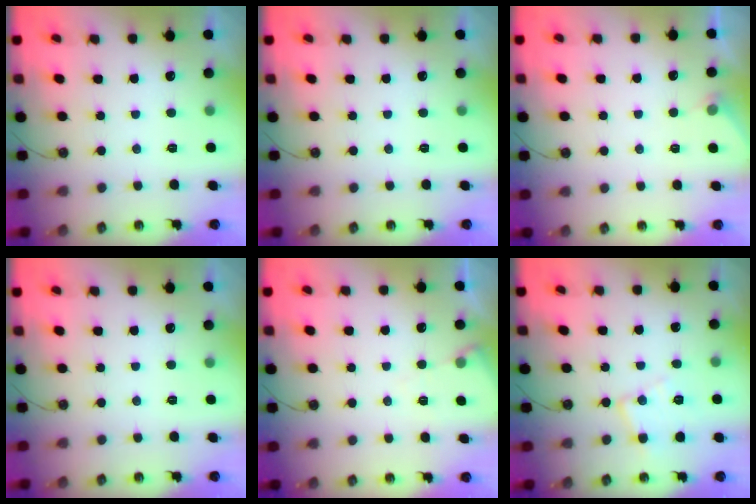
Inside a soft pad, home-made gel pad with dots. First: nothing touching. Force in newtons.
{"total": 0.0}
{"total": 3.3, "press": 3.3, "slide": 0.5}
{"total": 0.0}
{"total": 5.5, "press": 5.4, "slide": 0.8}
{"total": 10.0, "press": 10.0, "slide": 0.7}